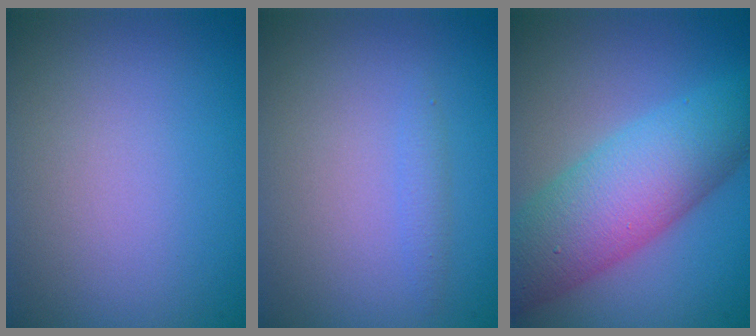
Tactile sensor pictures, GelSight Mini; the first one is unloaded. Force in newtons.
{"total": 0.9, "press": 0.9, "slide": 0.0}
{"total": 8.8, "press": 8.8, "slide": 0.3}